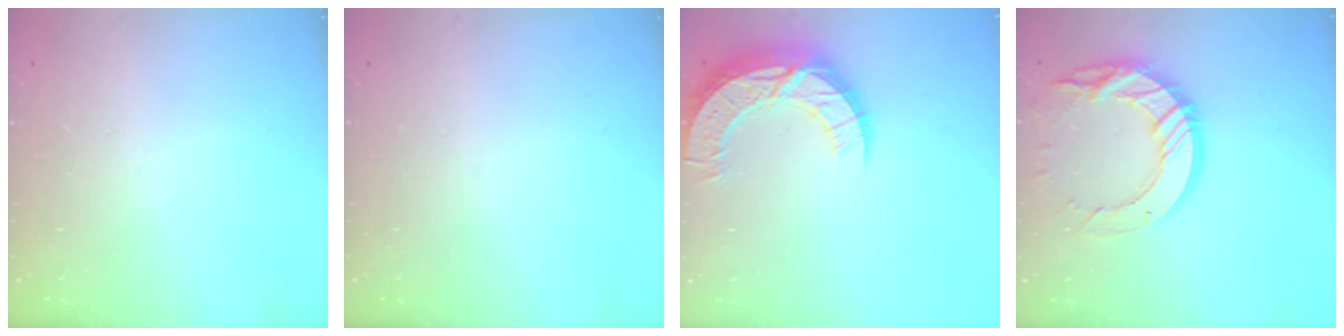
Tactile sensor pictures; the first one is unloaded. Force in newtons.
{"total": 0.0}
{"total": 13.7, "press": 13.7, "slide": 1.0}
{"total": 15.9, "press": 15.8, "slide": 1.5}